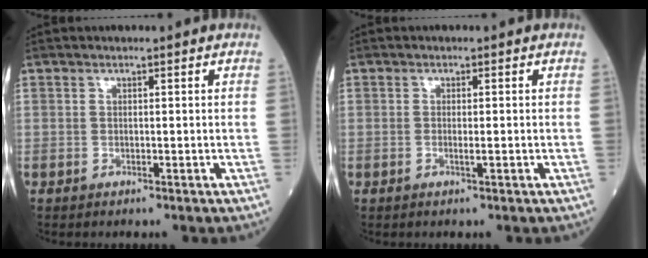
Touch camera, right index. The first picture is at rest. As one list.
[{"total": 1.0, "force": [-0.3, 0.1, 0.9], "torque": [-0.023, -0.002, -0.005]}]